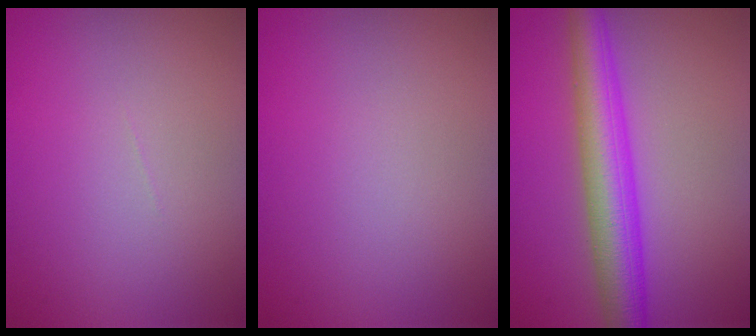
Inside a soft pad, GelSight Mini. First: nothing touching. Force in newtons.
{"total": 0.0}
{"total": 6.5, "press": 6.5, "slide": 0.1}